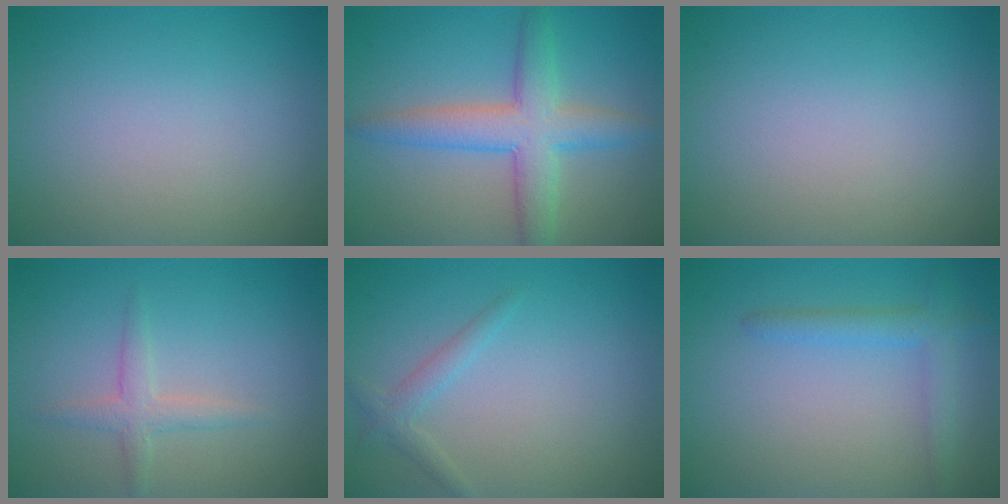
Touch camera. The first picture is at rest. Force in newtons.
{"total": 5.5, "press": 5.5, "slide": 0.1}
{"total": 0.0}
{"total": 1.9, "press": 1.9, "slide": 0.1}
{"total": 1.5, "press": 1.5, "slide": 0.1}
{"total": 2.3, "press": 2.3, "slide": 0.1}